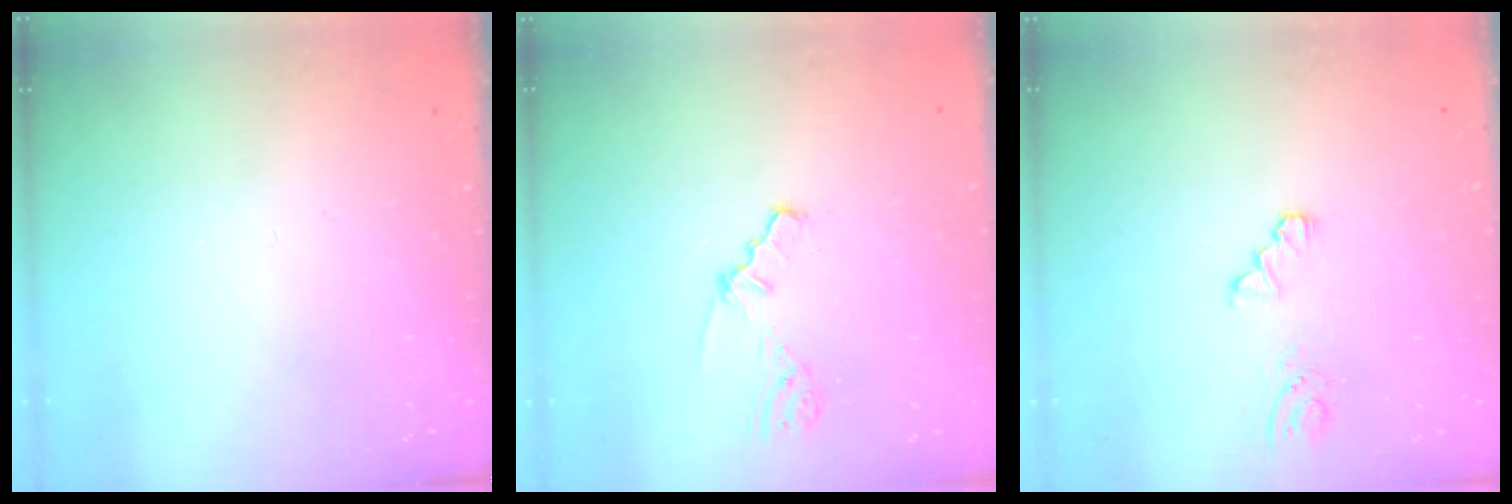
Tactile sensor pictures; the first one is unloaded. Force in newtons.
{"total": 0.9, "press": 0.8, "slide": 0.2}
{"total": 1.1, "press": 1.1, "slide": 0.2}